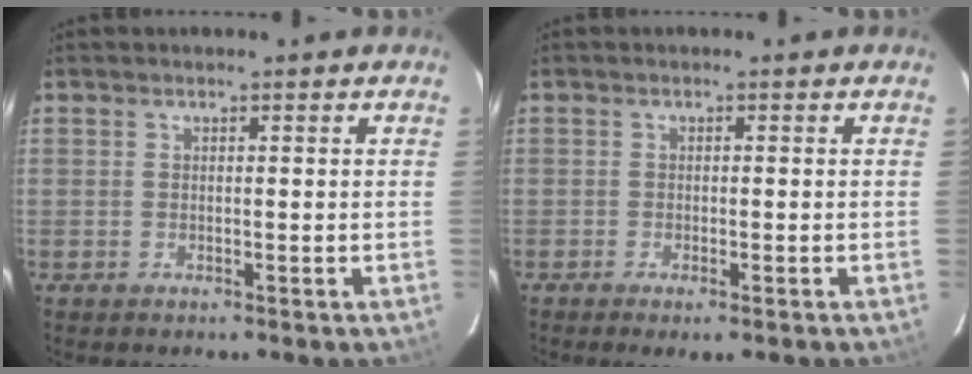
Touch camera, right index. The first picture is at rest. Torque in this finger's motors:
{"motor_torque": [0.90, -0.68, 0.29, 0.05]}